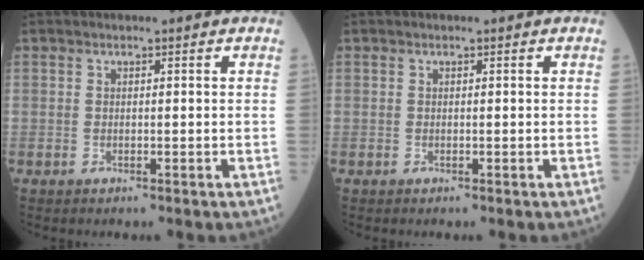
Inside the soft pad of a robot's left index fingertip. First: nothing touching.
{"total": 0.0}